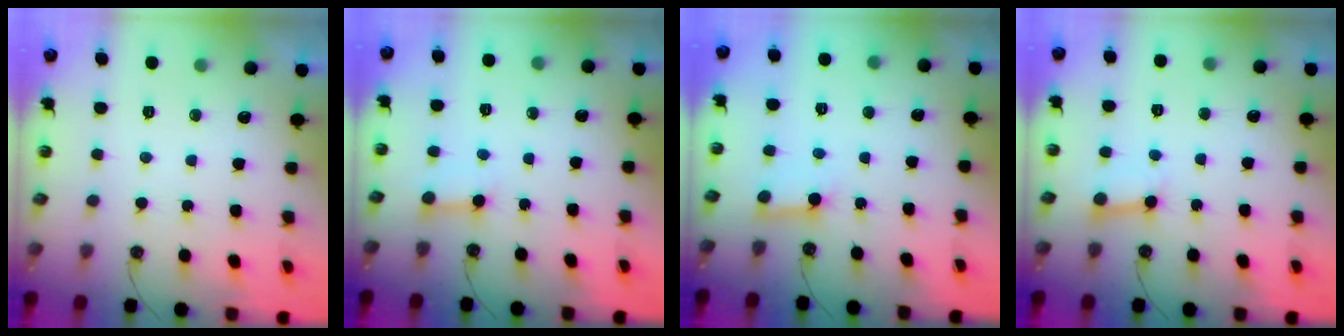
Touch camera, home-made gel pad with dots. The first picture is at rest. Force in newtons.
{"total": 3.6, "press": 3.6, "slide": 0.4}
{"total": 4.0, "press": 3.9, "slide": 0.4}
{"total": 3.4, "press": 3.3, "slide": 0.4}